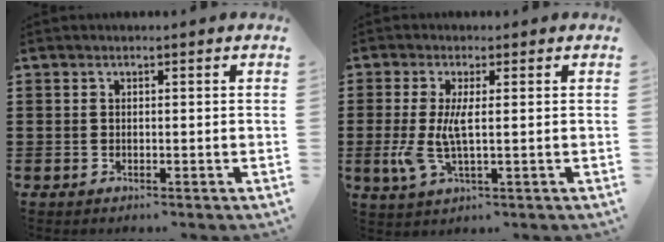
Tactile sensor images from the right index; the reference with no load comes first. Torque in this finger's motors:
{"motor_torque": [1.26, -0.18, 0.30, 0.17]}